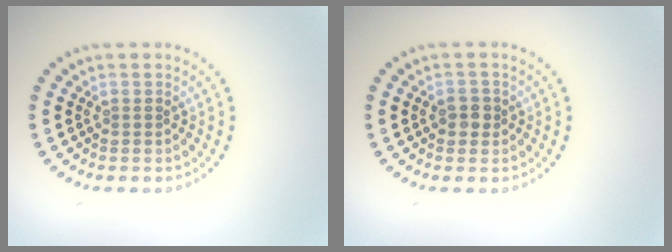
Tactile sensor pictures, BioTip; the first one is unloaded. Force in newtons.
{"total": 1.5, "press": 1.5, "slide": 0.2}